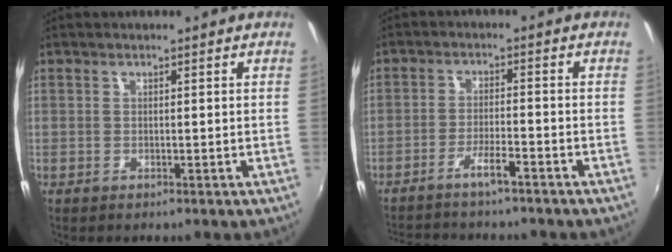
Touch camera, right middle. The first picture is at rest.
{"total": 6.9, "force": [-6.1, 0.4, 3.3], "torque": [-0.076, 0.003, -0.101]}